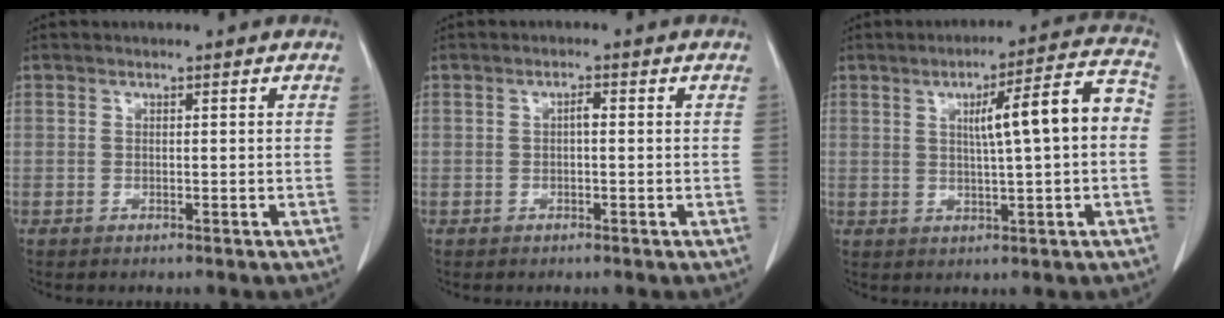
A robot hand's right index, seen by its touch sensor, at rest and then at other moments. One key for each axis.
{"total": 1.1, "fx": 0.0, "fy": 0.4, "fz": 1.1, "tx": -0.020, "ty": 0.003, "tz": -0.002}
{"total": 10.3, "fx": 0.9, "fy": 0.9, "fz": 10.2, "tx": -0.143, "ty": 0.026, "tz": 0.012}